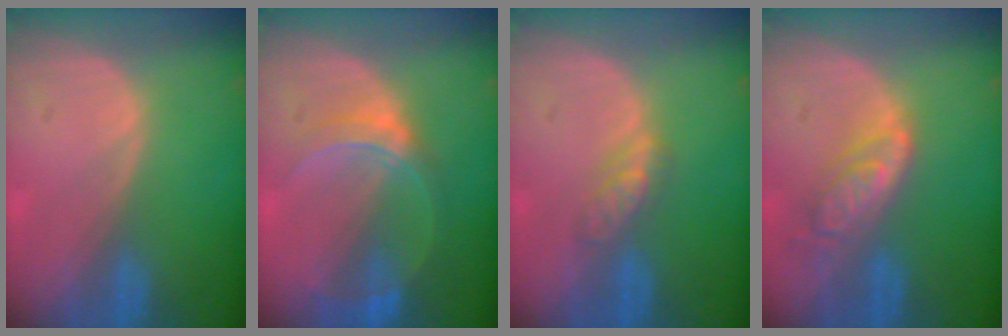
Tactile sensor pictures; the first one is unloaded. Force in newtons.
{"total": 6.3, "press": 5.6, "slide": 3.0}
{"total": 3.5, "press": 3.3, "slide": 1.4}
{"total": 6.2, "press": 5.5, "slide": 2.8}